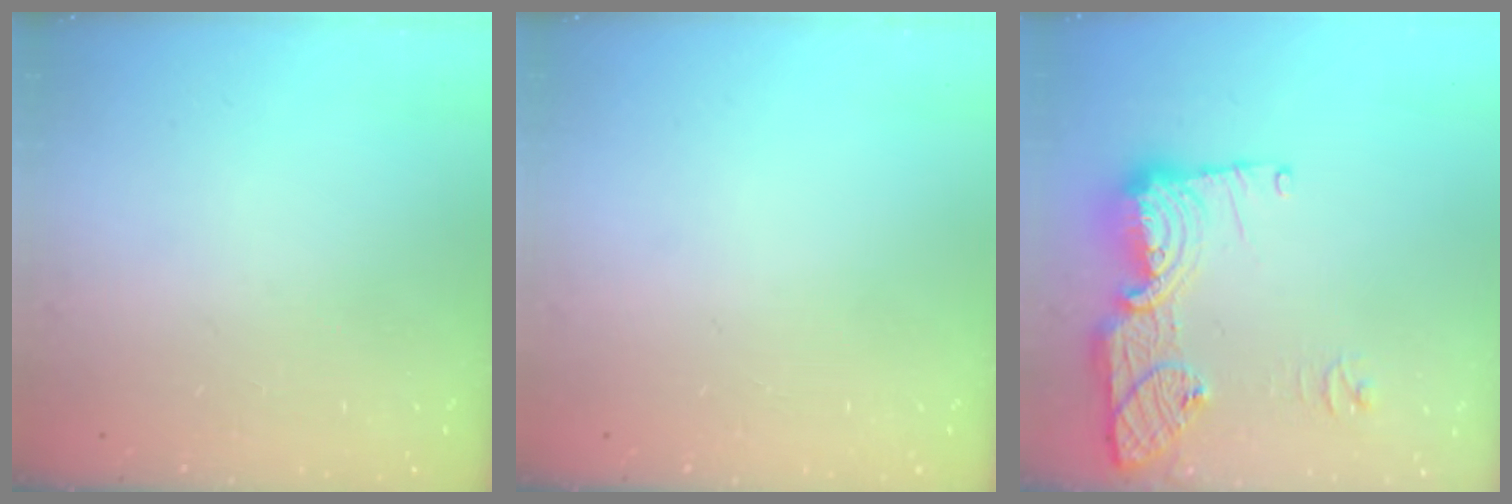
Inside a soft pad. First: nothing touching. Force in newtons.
{"total": 0.0}
{"total": 15.6, "press": 15.6, "slide": 1.3}